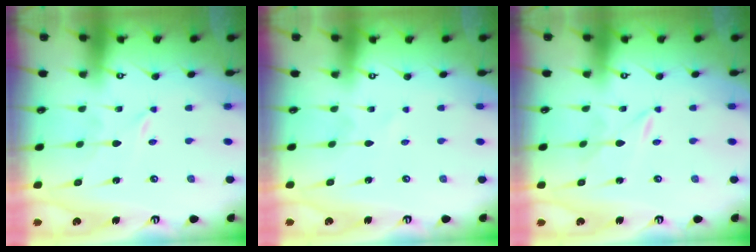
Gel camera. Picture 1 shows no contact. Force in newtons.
{"total": 1.0, "press": 1.0, "slide": 0.2}
{"total": 0.7, "press": 0.7, "slide": 0.1}